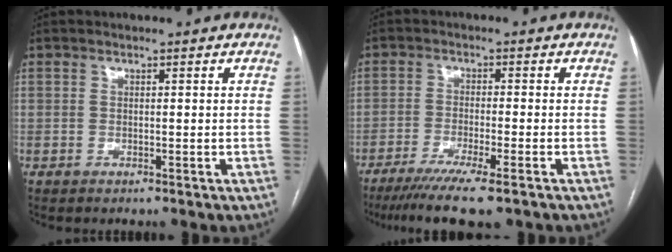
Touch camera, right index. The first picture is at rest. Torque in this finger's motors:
{"motor_torque": [1.12, -1.02, 0.52, 0.13]}